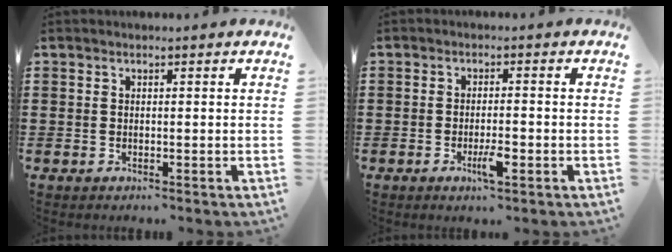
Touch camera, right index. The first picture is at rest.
{"total": 3.6, "force": [-1.5, 0.8, 3.1], "torque": [-0.058, -0.001, -0.028]}